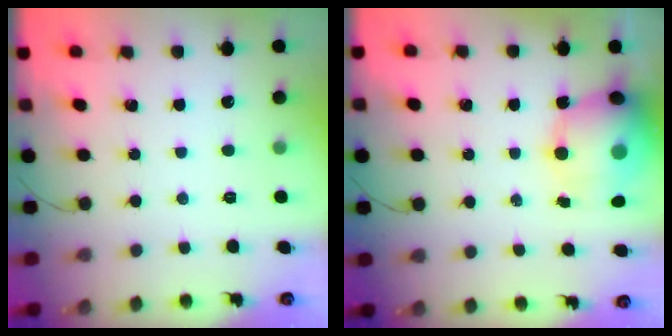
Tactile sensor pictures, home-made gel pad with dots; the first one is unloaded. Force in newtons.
{"total": 15.7, "press": 15.3, "slide": 3.7}